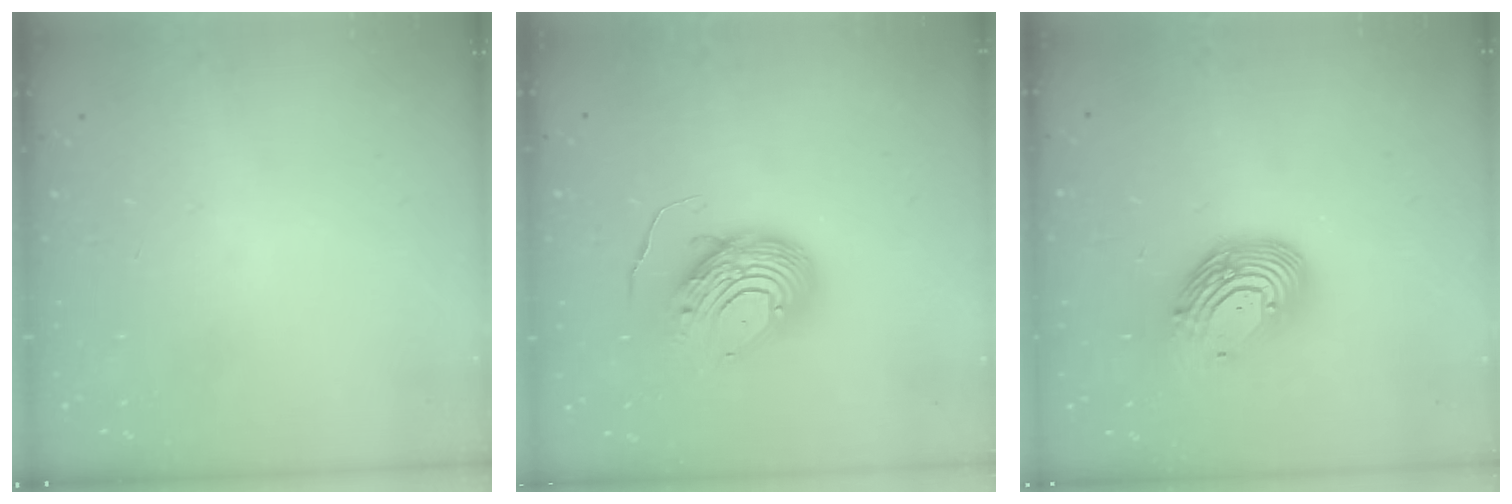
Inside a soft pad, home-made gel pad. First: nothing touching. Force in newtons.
{"total": 12.1, "press": 12.1, "slide": 1.4}
{"total": 15.0, "press": 14.9, "slide": 1.5}